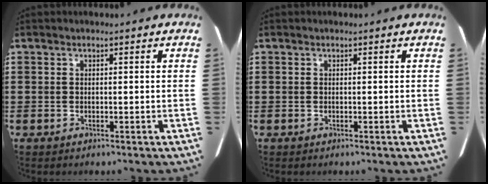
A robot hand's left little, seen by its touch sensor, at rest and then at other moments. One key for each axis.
{"total": 0.0}